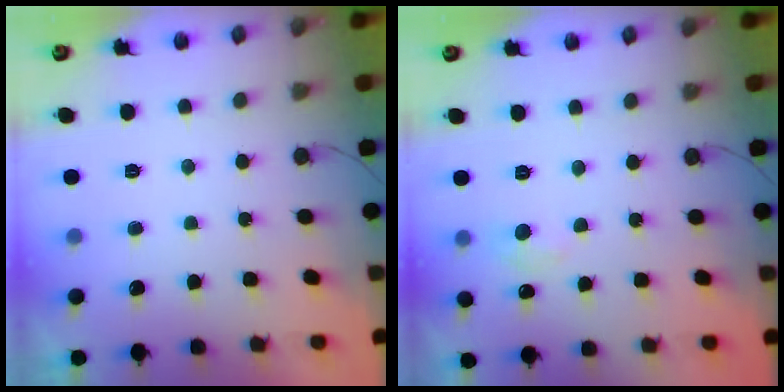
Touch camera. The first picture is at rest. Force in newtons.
{"total": 4.4, "press": 4.4, "slide": 0.6}